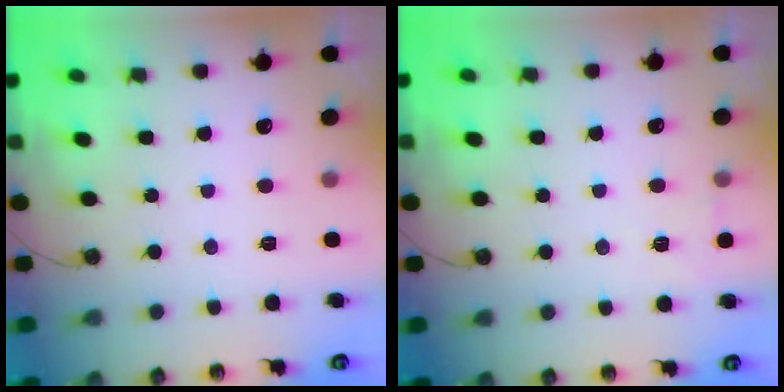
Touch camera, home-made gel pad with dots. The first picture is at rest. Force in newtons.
{"total": 4.1, "press": 3.0, "slide": 2.8}